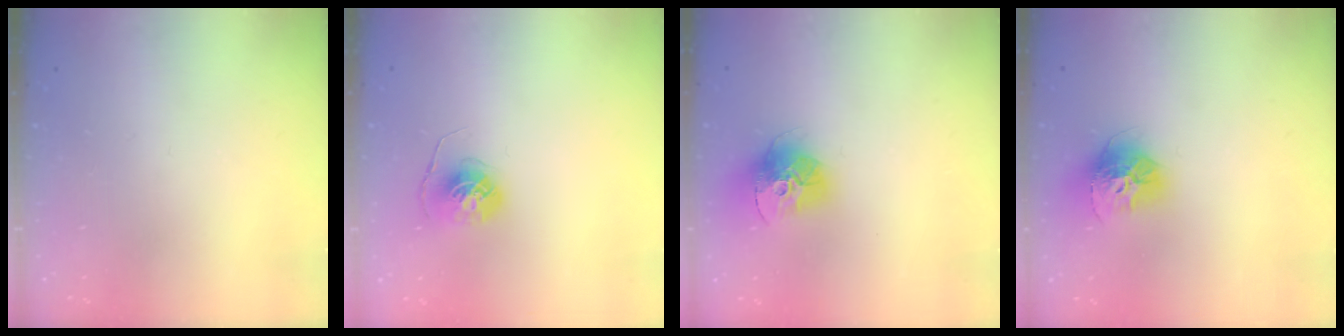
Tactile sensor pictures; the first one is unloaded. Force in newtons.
{"total": 6.0, "press": 6.0, "slide": 0.3}
{"total": 15.2, "press": 15.2, "slide": 1.5}
{"total": 13.6, "press": 13.5, "slide": 1.4}